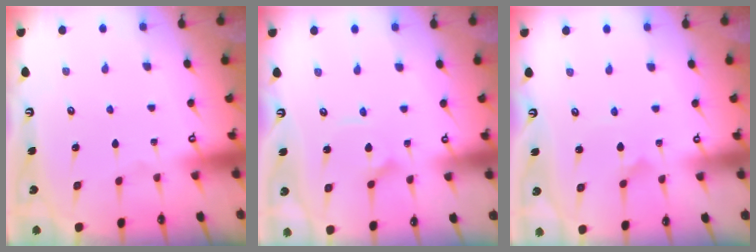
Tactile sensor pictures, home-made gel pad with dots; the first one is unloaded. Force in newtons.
{"total": 3.8, "press": 3.8, "slide": 0.5}
{"total": 2.0, "press": 2.0, "slide": 0.2}